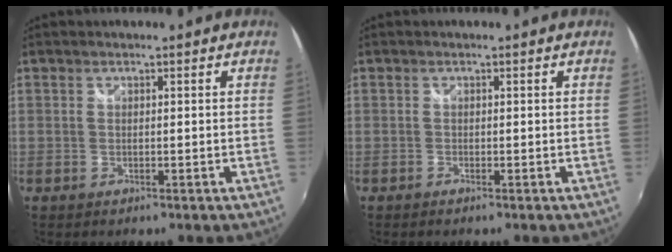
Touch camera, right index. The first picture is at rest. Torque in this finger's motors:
{"motor_torque": [-0.03, -0.16, 0.04, 0.01]}